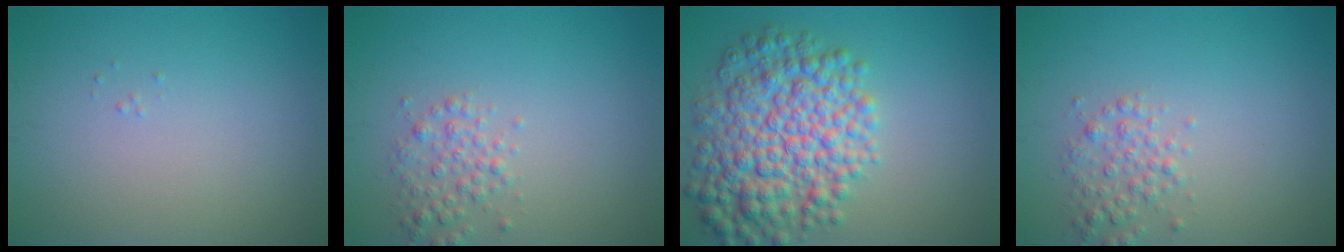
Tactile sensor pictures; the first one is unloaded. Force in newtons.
{"total": 2.1, "press": 2.1, "slide": 0.0}
{"total": 8.8, "press": 8.8, "slide": 0.0}
{"total": 2.1, "press": 2.1, "slide": 0.0}